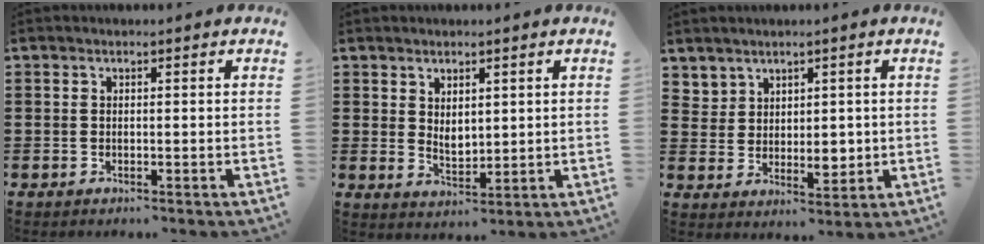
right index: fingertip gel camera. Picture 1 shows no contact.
{"total": 2.7, "force": [1.5, 1.5, 1.6], "torque": [-0.034, 0.005, 0.029]}
{"total": 4.5, "force": [3.1, 3.0, 1.3], "torque": [-0.031, -0.003, 0.057]}